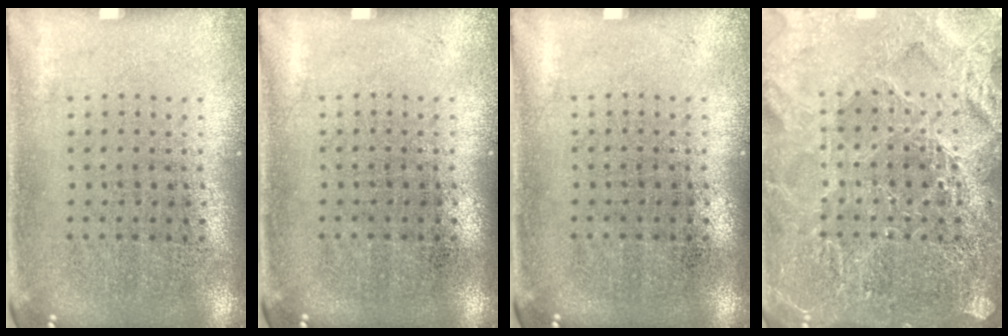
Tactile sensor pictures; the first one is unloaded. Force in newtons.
{"total": 0.0}
{"total": 0.0}
{"total": 6.3, "press": 6.3, "slide": 0.9}